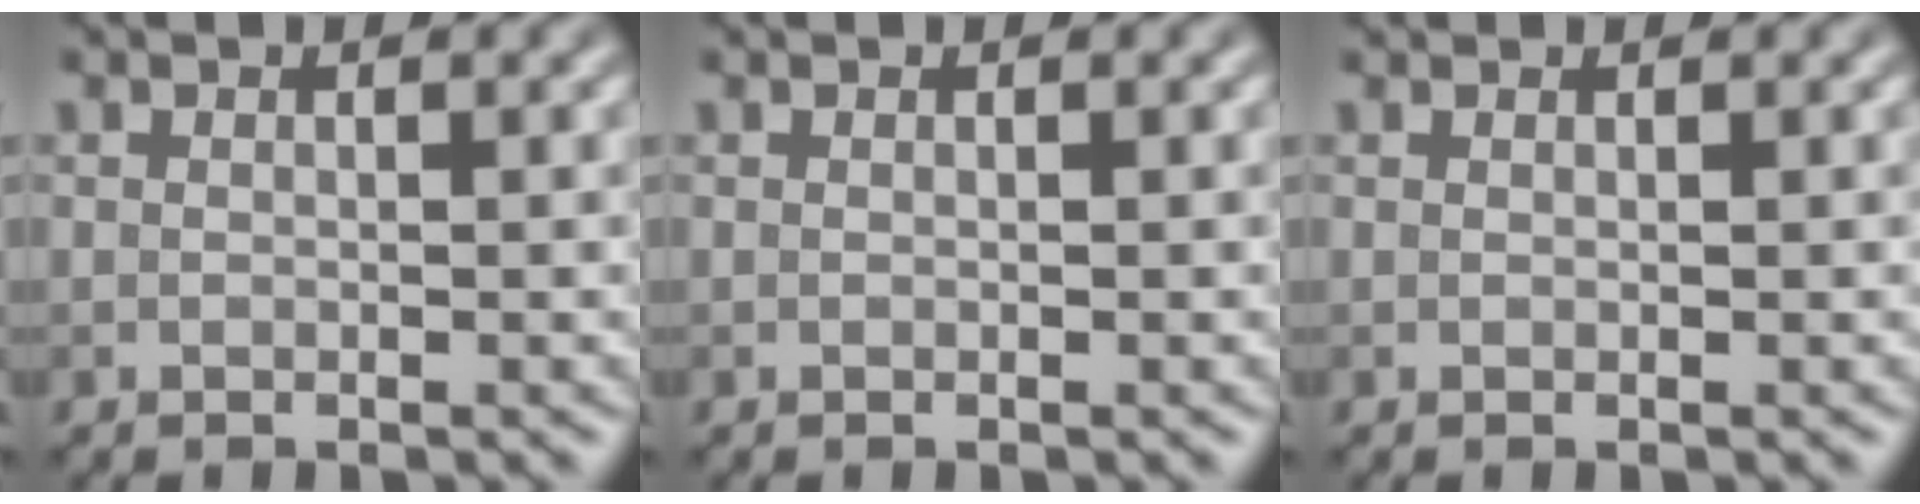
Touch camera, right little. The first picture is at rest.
{"total": 0.0}
{"total": 1.0, "force": [1.0, 0.1, 0.2], "torque": [-0.009, -0.003, 0.010]}